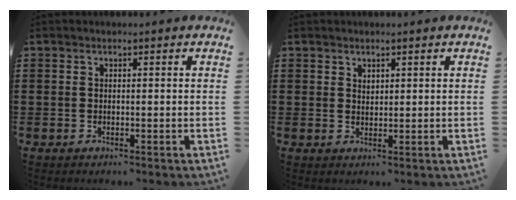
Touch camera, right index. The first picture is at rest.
{"total": 1.3, "force": [1.1, 0.7, 0.2], "torque": [-0.004, 0.003, 0.021]}